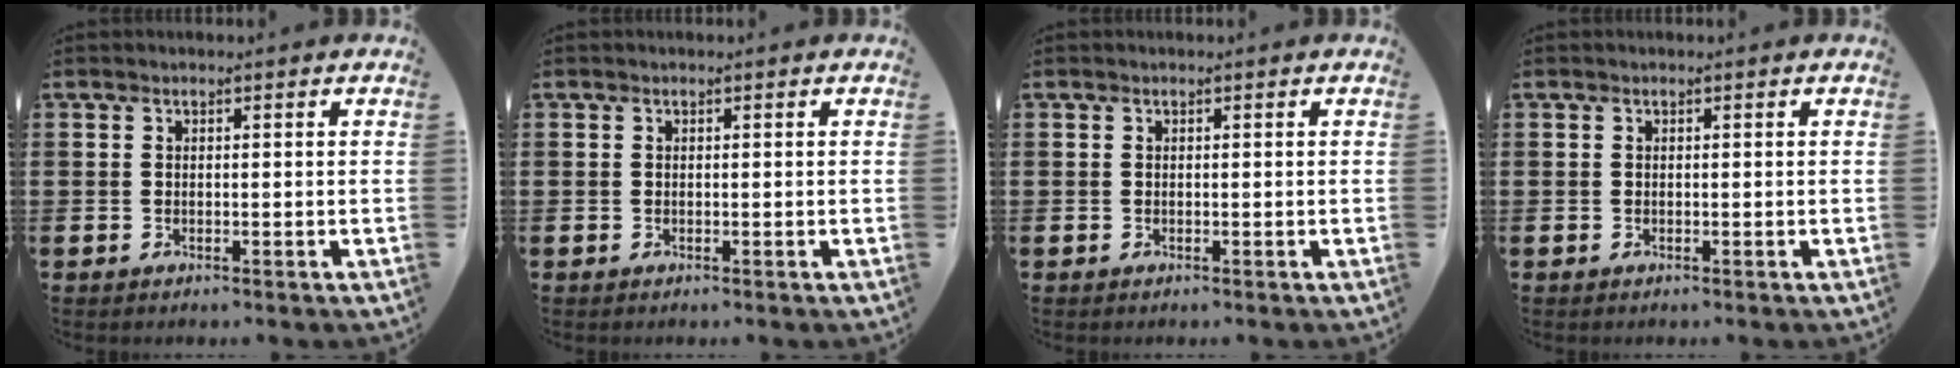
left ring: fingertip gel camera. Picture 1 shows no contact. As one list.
[{"total": 0.0}, {"total": 0.0}, {"total": 0.0}]